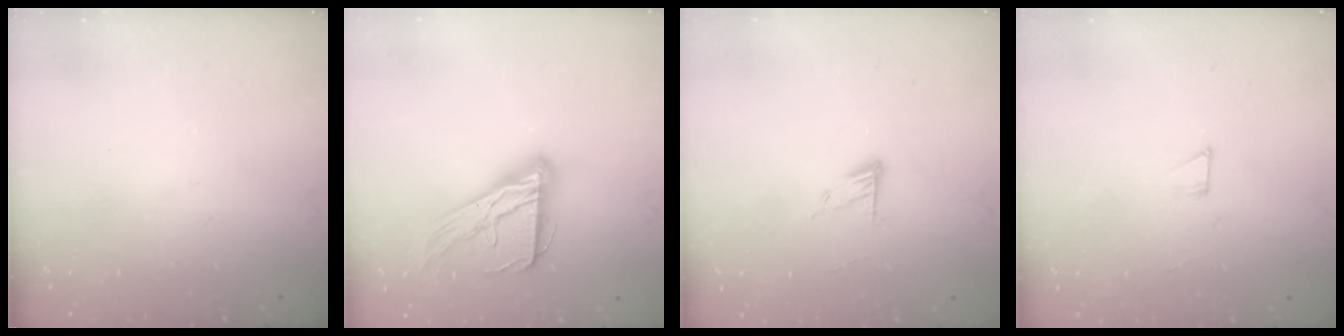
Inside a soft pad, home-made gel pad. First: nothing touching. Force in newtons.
{"total": 16.5, "press": 16.4, "slide": 1.5}
{"total": 6.1, "press": 6.1, "slide": 0.5}
{"total": 2.6, "press": 2.6, "slide": 0.1}